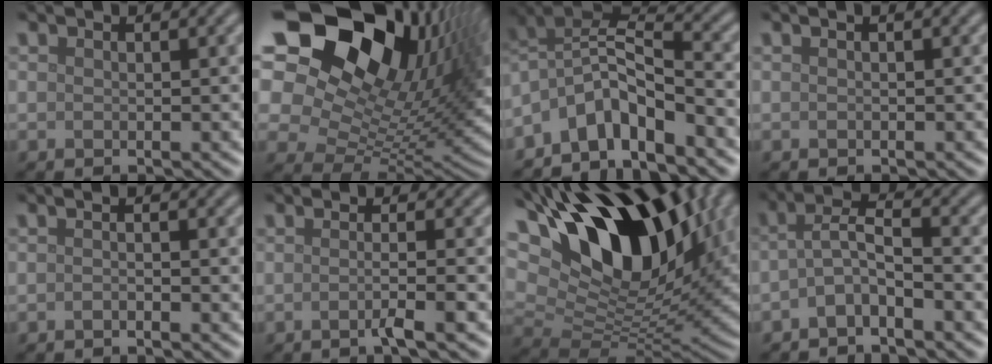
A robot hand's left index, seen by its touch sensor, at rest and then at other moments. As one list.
[{"total": 19.5, "force": [9.0, 11.9, 12.6], "torque": [-0.216, 0.028, 0.147]}, {"total": 5.7, "force": [-3.7, 2.0, 3.8], "torque": [-0.057, 0.007, -0.081]}, {"total": 0.7, "force": [0.1, 0.1, 0.7], "torque": [-0.010, 0.002, -0.002]}, {"total": 0.9, "force": [-0.5, 0.1, 0.7], "torque": [-0.013, -0.001, -0.012]}, {"total": 2.3, "force": [-0.7, 0.4, 2.2], "torque": [-0.028, -0.001, -0.025]}, {"total": 16.5, "force": [8.2, 8.6, 11.4], "torque": [-0.203, 0.022, 0.137]}, {"total": 2.7, "force": [-1.6, 0.7, 2.1], "torque": [-0.044, 0.013, -0.040]}]